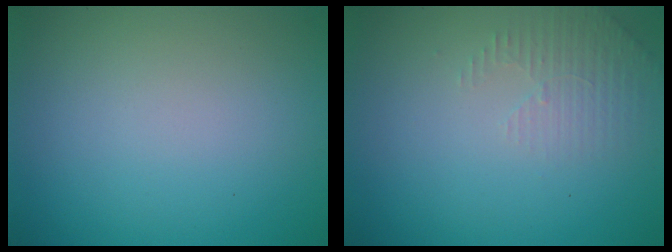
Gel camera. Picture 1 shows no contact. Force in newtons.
{"total": 1.9, "press": 1.8, "slide": 0.6}